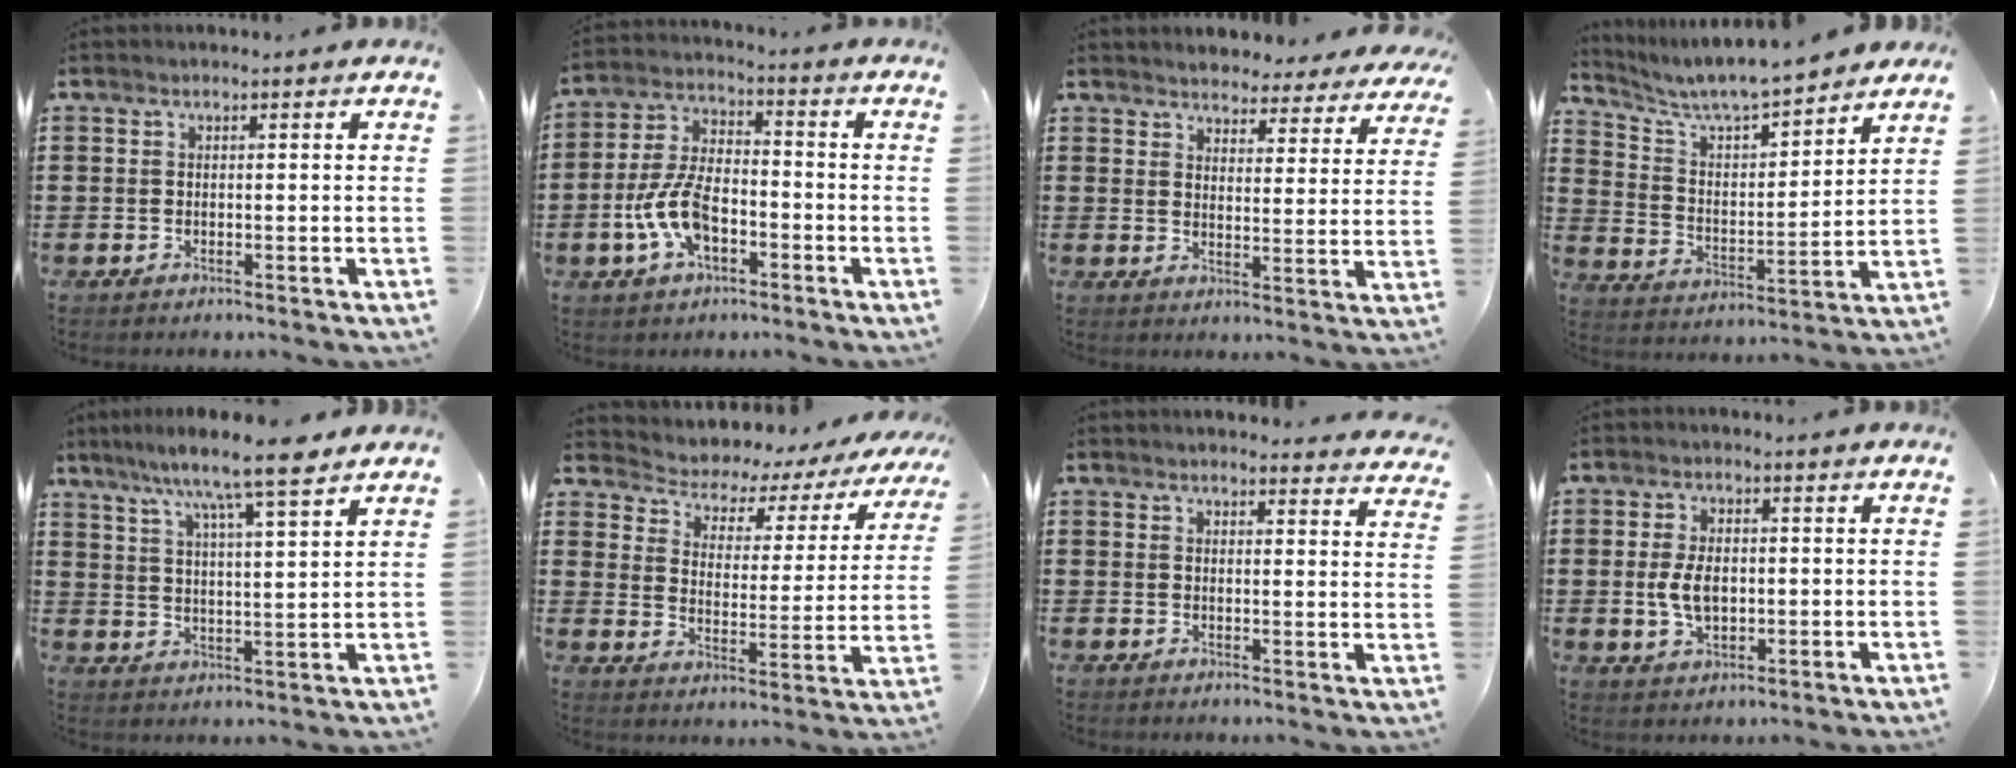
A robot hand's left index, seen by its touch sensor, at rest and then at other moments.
{"total": 9.3, "force": [-3.5, 4.8, 7.2], "torque": [-0.172, 0.000, -0.071]}
{"total": 4.0, "force": [3.9, 0.5, -0.2], "torque": [-0.011, -0.025, 0.067]}
{"total": 6.6, "force": [6.2, 0.6, 2.2], "torque": [-0.071, -0.041, 0.103]}
{"total": 8.4, "force": [6.8, 0.2, 5.0], "torque": [-0.109, -0.030, 0.112]}
{"total": 3.4, "force": [3.1, 1.3, 0.6], "torque": [-0.037, -0.030, 0.042]}
{"total": 2.8, "force": [2.7, 0.4, 0.0], "torque": [0.000, -0.014, 0.050]}
{"total": 5.4, "force": [-0.2, 3.1, 4.4], "torque": [-0.091, 0.000, -0.009]}